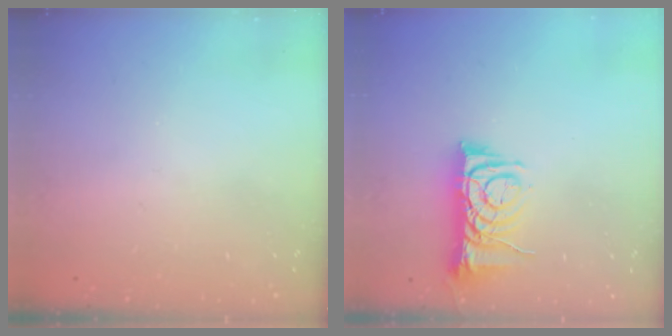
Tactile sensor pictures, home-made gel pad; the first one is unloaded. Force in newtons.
{"total": 7.2, "press": 7.1, "slide": 0.8}